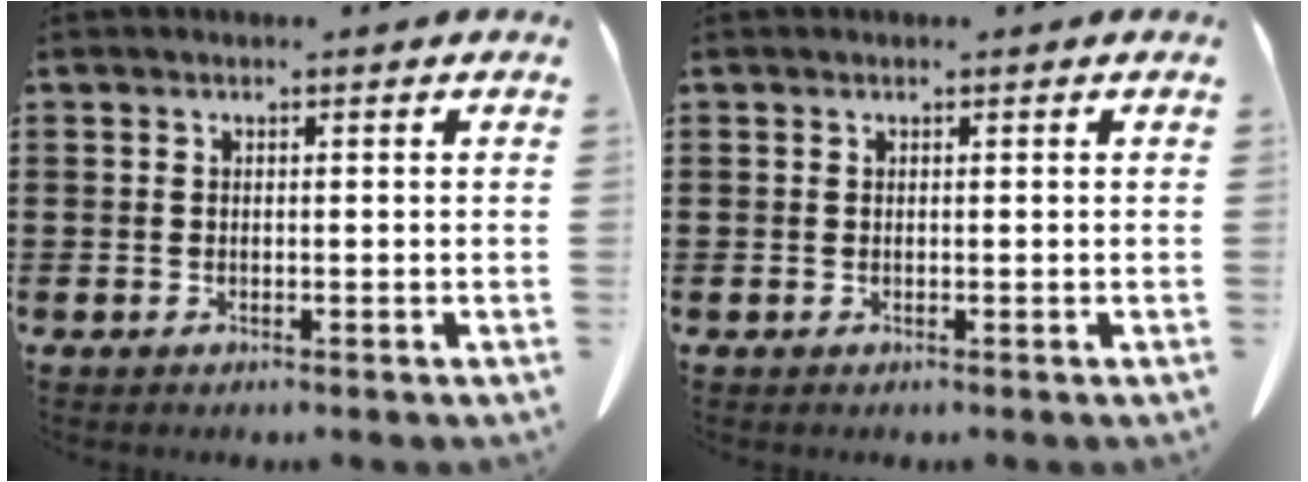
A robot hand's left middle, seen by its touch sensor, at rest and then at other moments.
{"total": 0.0}